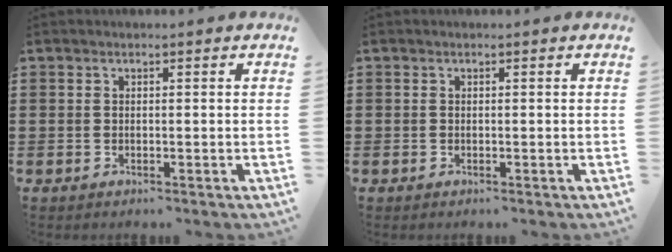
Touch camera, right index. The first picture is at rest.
{"total": 0.0}